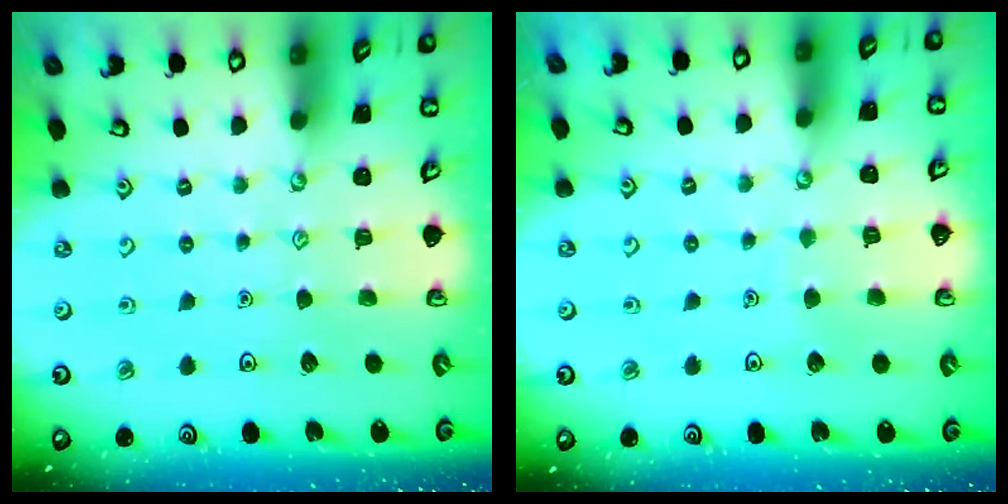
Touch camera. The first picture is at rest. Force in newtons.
{"total": 2.8, "press": 2.8, "slide": 0.1}